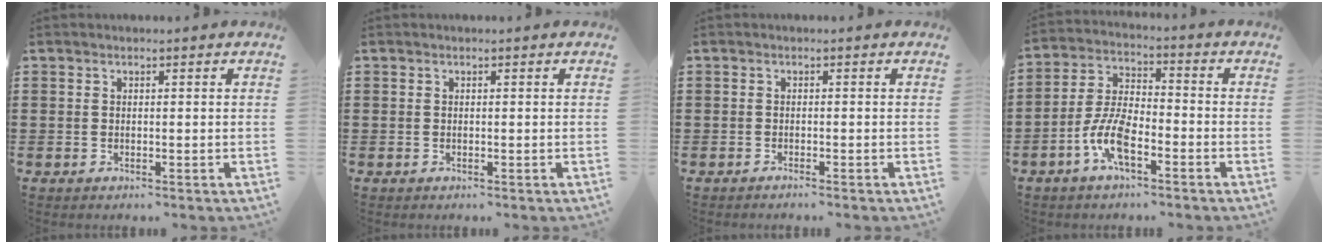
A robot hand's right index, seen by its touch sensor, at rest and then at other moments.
{"total": 0.0}
{"total": 0.8, "force": [-0.7, 0.0, 0.2], "torque": [-0.006, -0.002, -0.015]}
{"total": 7.6, "force": [-3.6, 2.8, 6.1], "torque": [-0.150, -0.009, -0.071]}